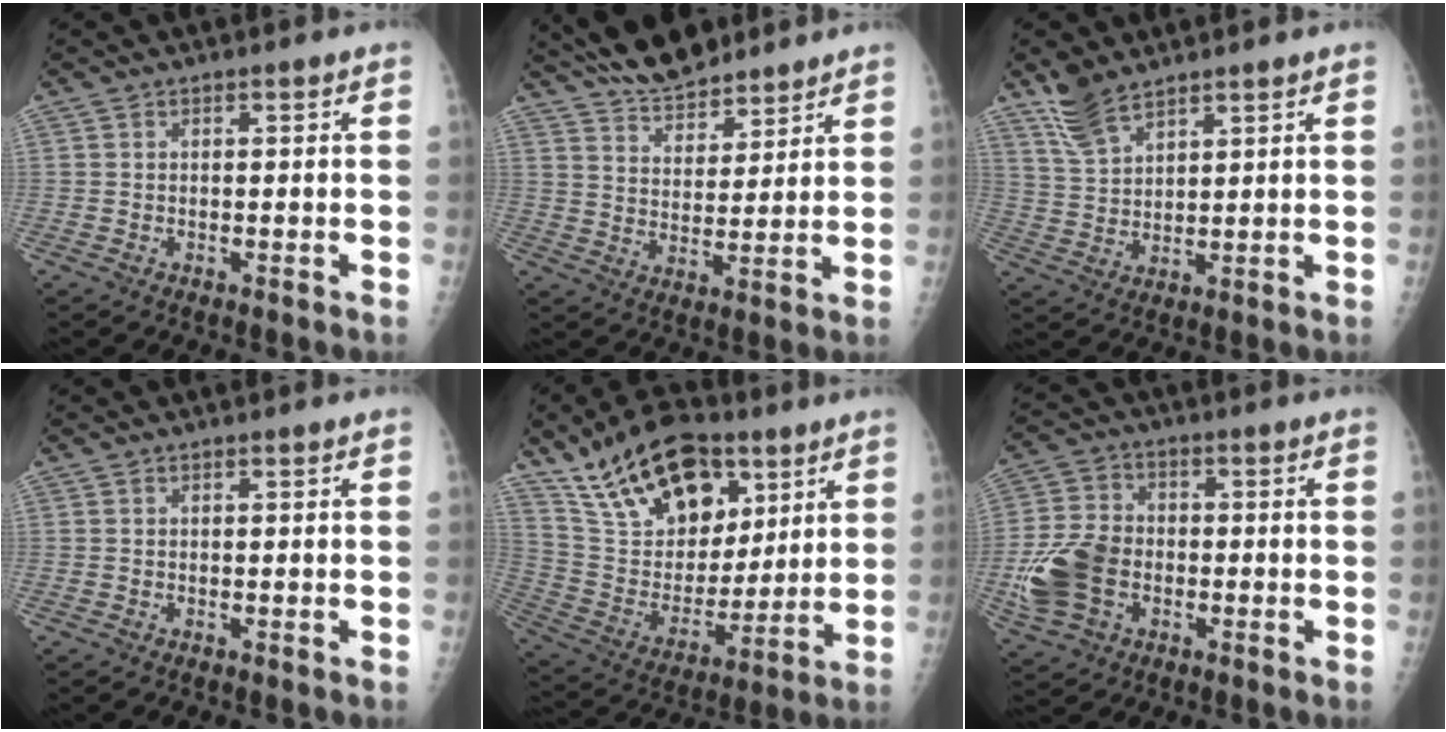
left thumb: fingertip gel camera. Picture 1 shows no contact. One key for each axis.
{"total": 12.0, "fx": 10.4, "fy": 4.0, "fz": 4.3, "tx": -0.045, "ty": -0.046, "tz": 0.182}
{"total": 6.8, "fx": 5.4, "fy": 2.6, "fz": 3.2, "tx": -0.057, "ty": -0.020, "tz": 0.117}
{"total": 0.0}
{"total": 23.2, "fx": 13.1, "fy": 13.0, "fz": 14.0, "tx": -0.209, "ty": -0.038, "tz": 0.235}
{"total": 12.3, "fx": -2.9, "fy": 9.0, "fz": 7.8, "tx": -0.149, "ty": 0.016, "tz": -0.054}